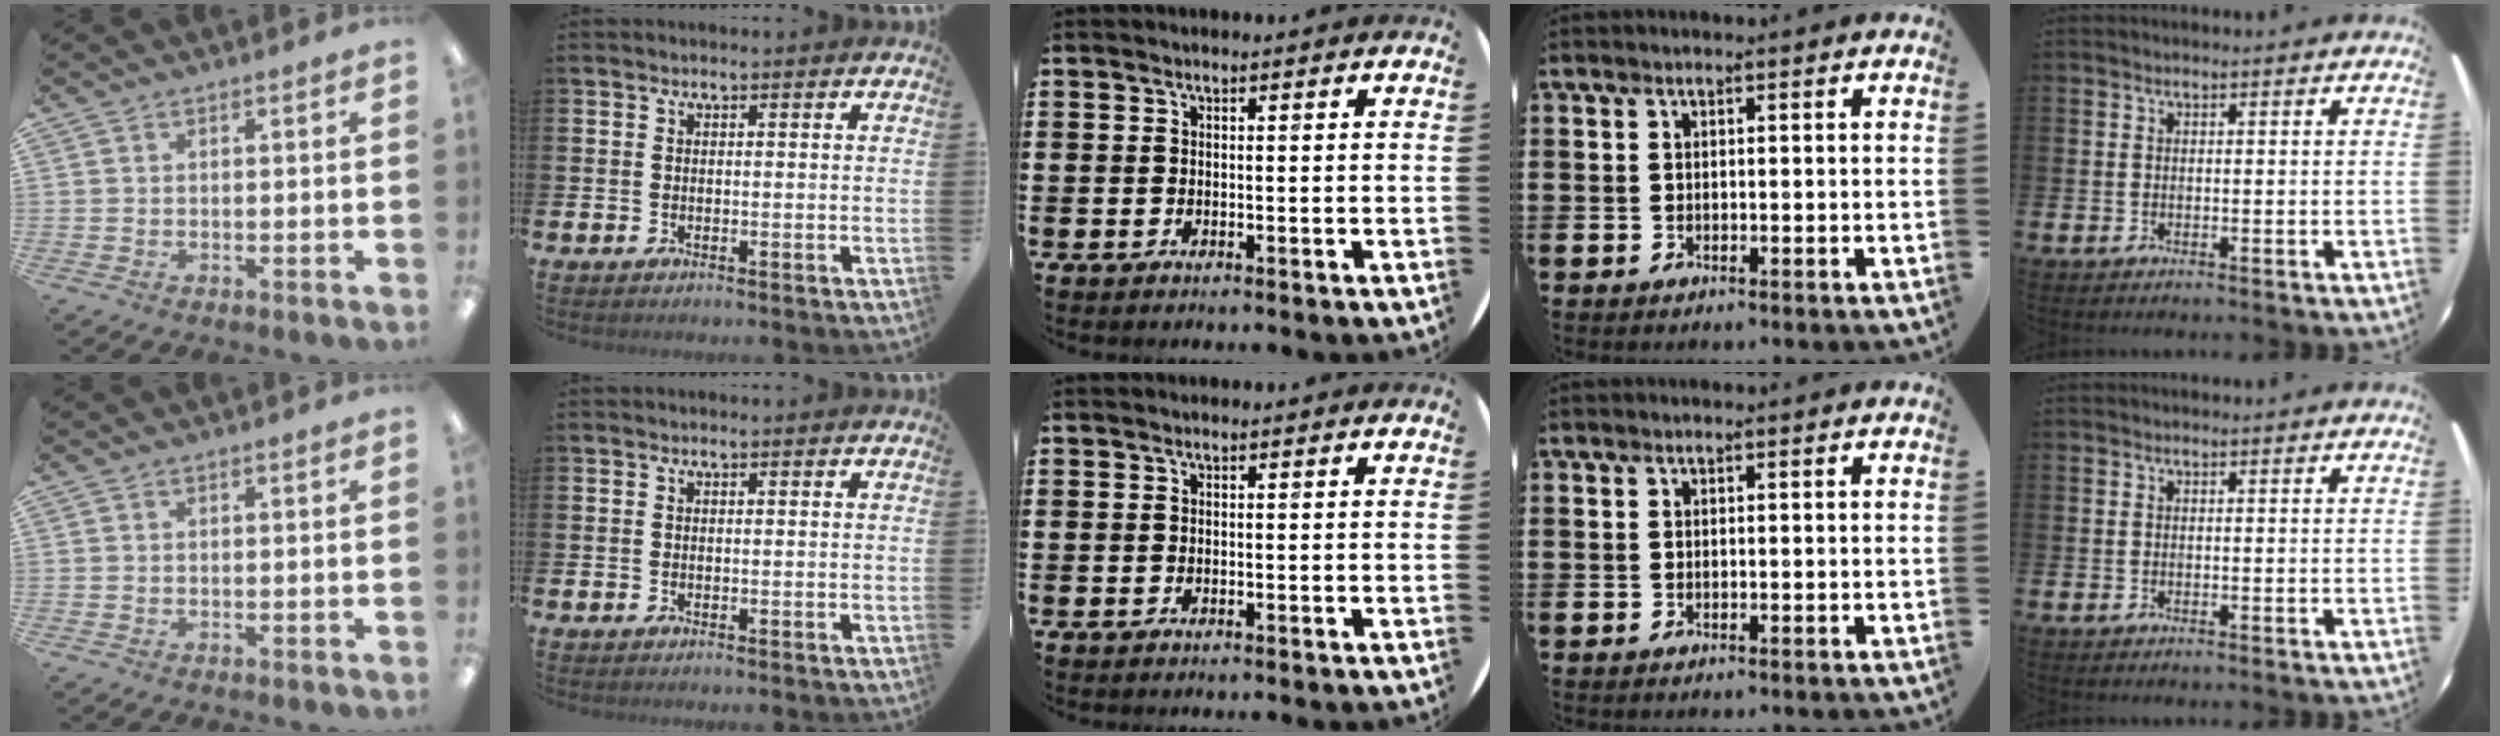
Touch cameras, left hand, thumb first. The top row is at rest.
{}